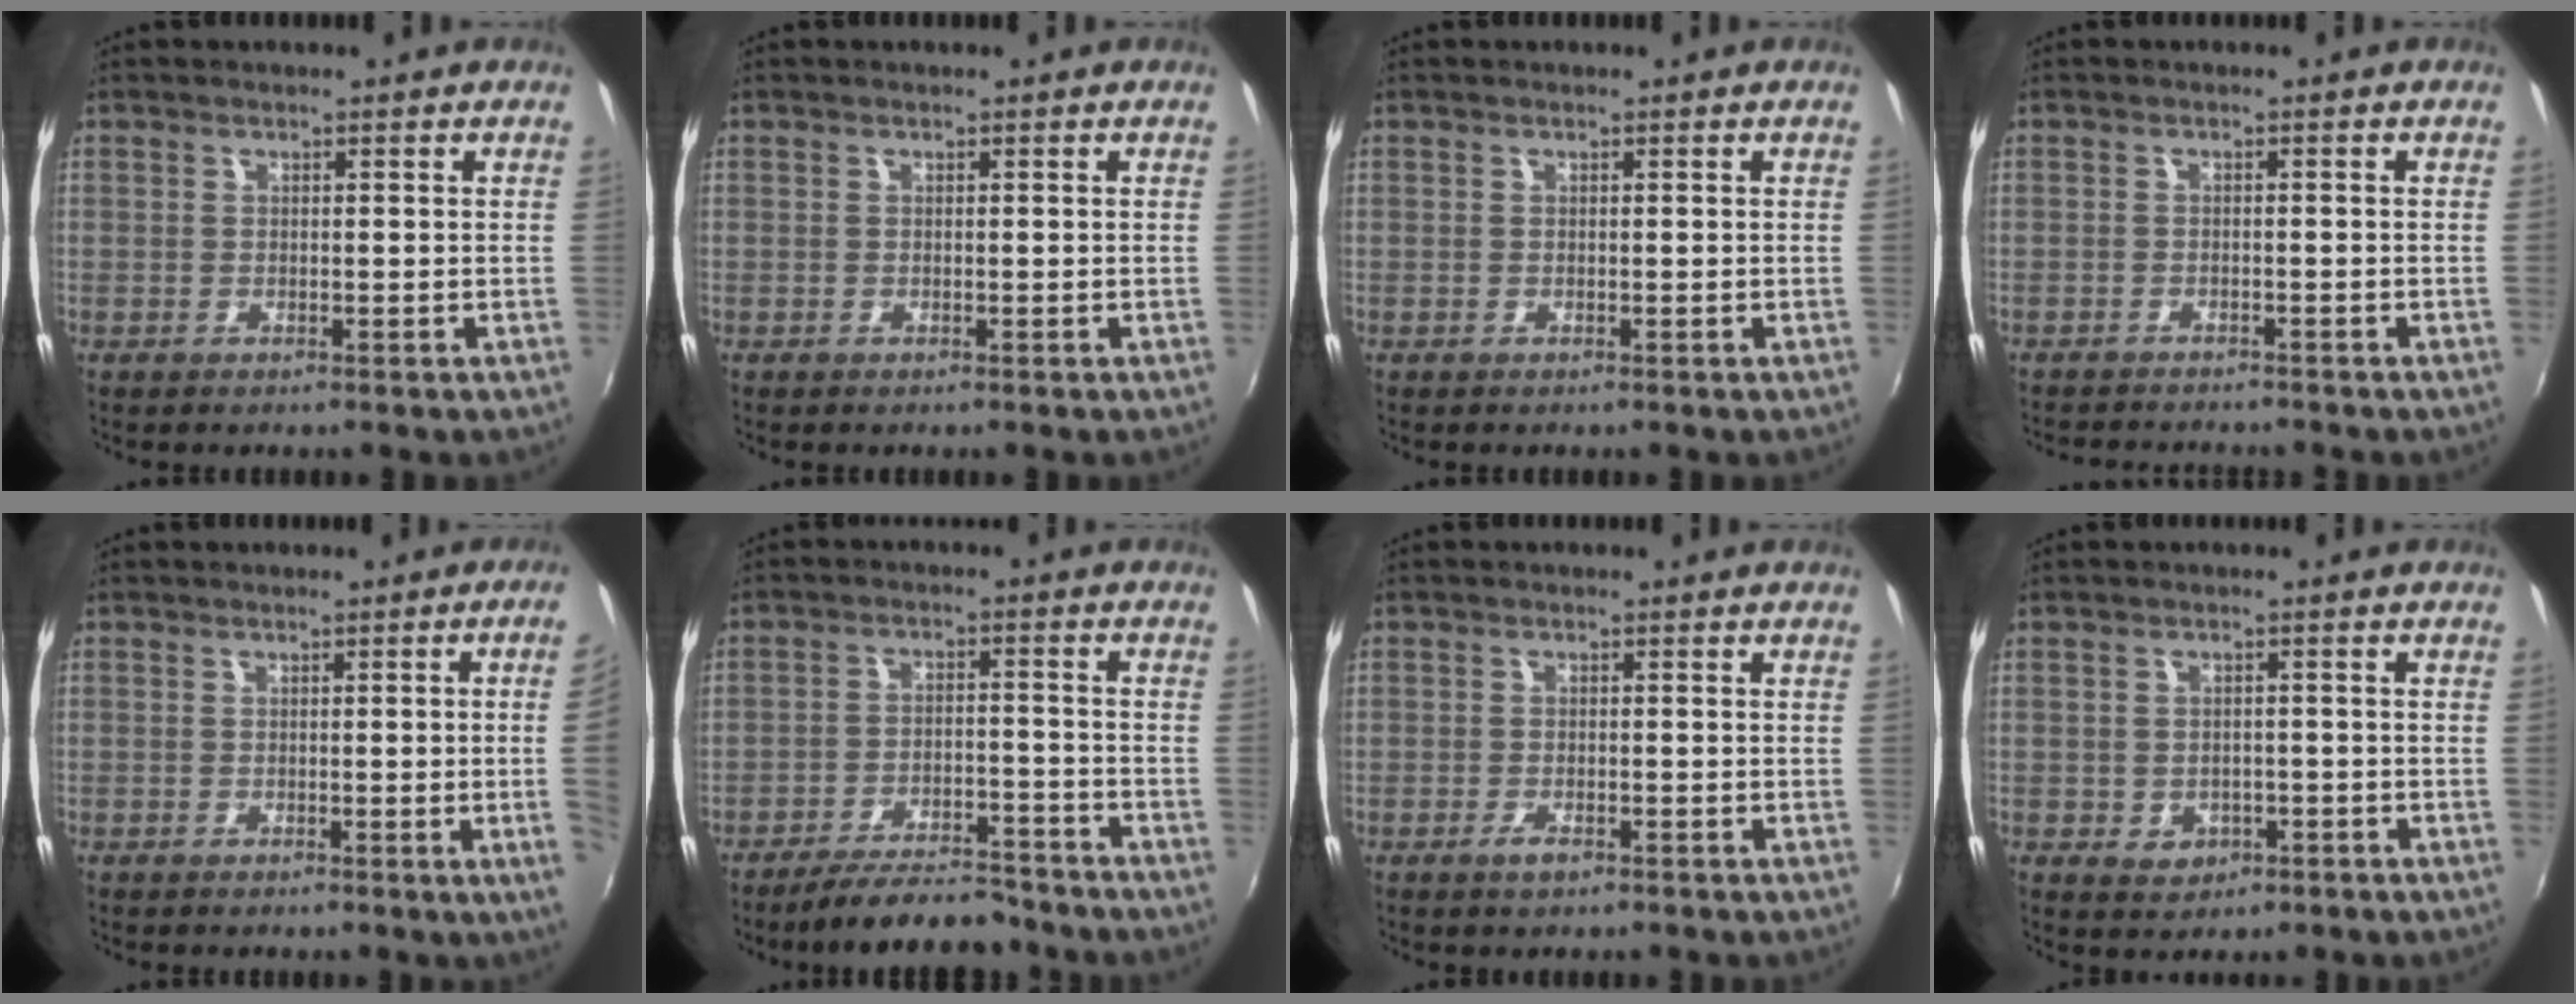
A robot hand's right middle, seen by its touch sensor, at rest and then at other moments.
{"total": 0.0}
{"total": 0.0}
{"total": 5.1, "force": [-4.8, 0.6, 1.6], "torque": [-0.044, -0.014, -0.073]}
{"total": 5.9, "force": [0.0, -2.0, 5.5], "torque": [-0.077, -0.009, 0.002]}
{"total": 11.8, "force": [-10.5, 2.7, 4.7], "torque": [-0.102, 0.005, -0.152]}
{"total": 1.9, "force": [-1.3, 0.7, 1.2], "torque": [-0.027, -0.002, -0.024]}
{"total": 4.3, "force": [-1.6, 3.5, 1.8], "torque": [-0.042, 0.002, -0.012]}